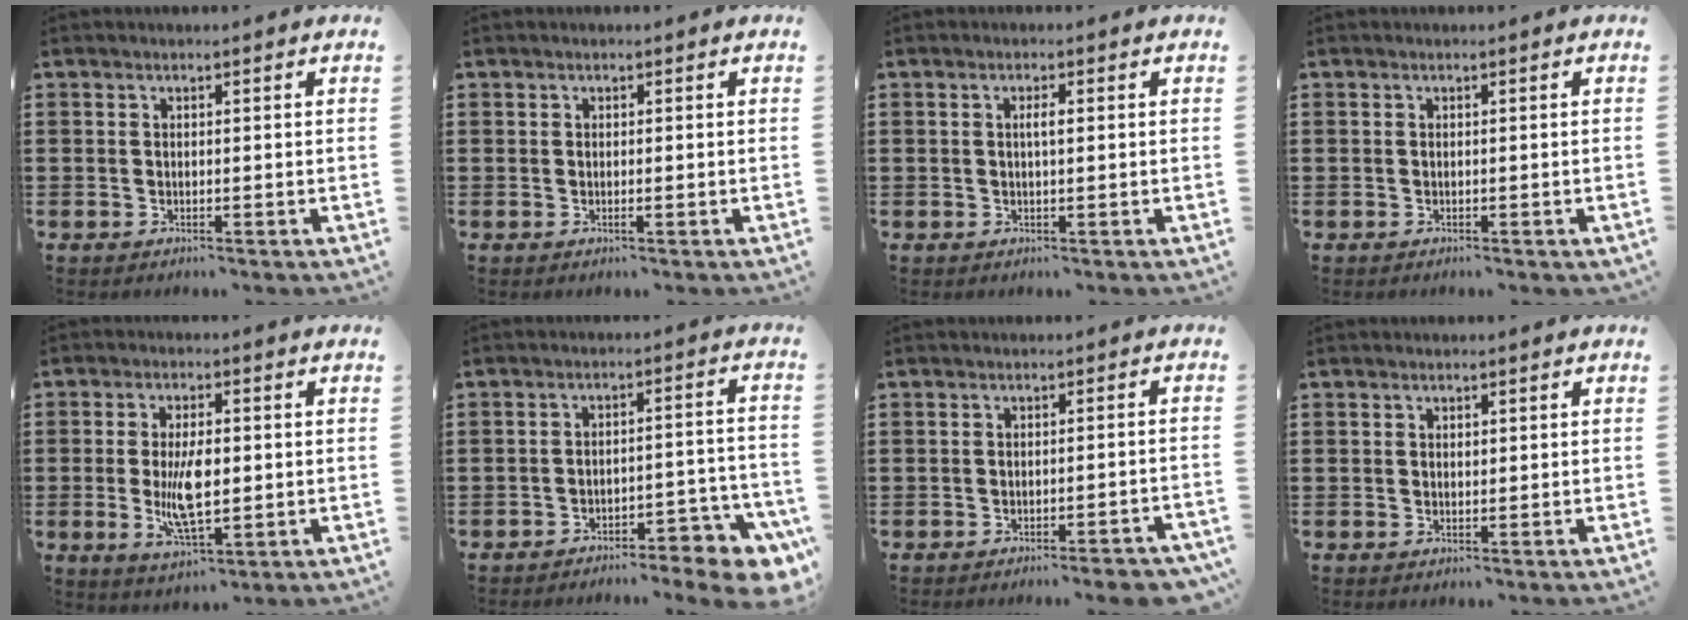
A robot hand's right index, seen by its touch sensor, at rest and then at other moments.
{"total": 0.5, "force": [-0.1, 0.0, 0.5], "torque": [-0.008, -0.003, -0.002]}
{"total": 1.5, "force": [0.2, 0.3, 1.5], "torque": [-0.028, 0.002, 0.001]}
{"total": 0.0}
{"total": 8.2, "force": [-0.5, 3.2, 7.5], "torque": [-0.152, -0.008, -0.015]}
{"total": 5.4, "force": [-4.7, 1.0, 2.3], "torque": [-0.036, 0.005, -0.090]}
{"total": 2.8, "force": [-2.4, -0.1, 1.5], "torque": [-0.025, -0.004, -0.045]}
{"total": 0.6, "force": [0.2, 0.4, 0.4], "torque": [-0.009, 0.002, 0.004]}